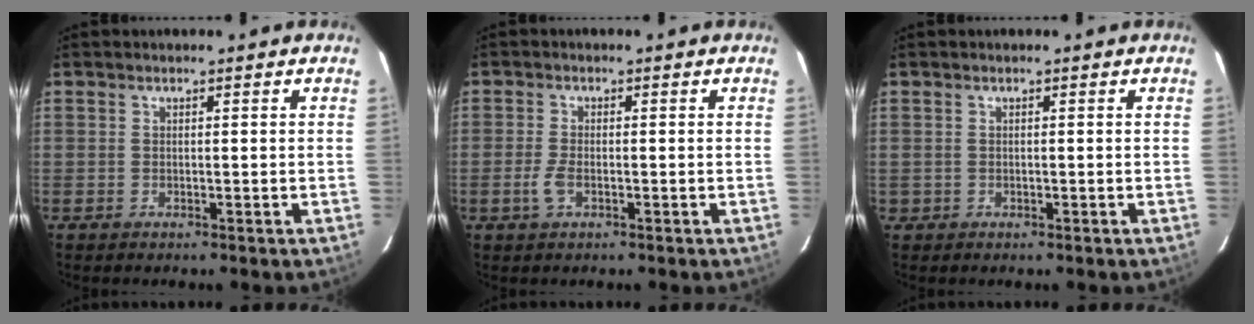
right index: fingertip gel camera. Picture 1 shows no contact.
{"total": 2.9, "force": [-1.1, 1.3, 2.4], "torque": [-0.057, -0.002, -0.023]}
{"total": 1.0, "force": [-0.3, 0.9, -0.1], "torque": [0.003, 0.002, -0.002]}